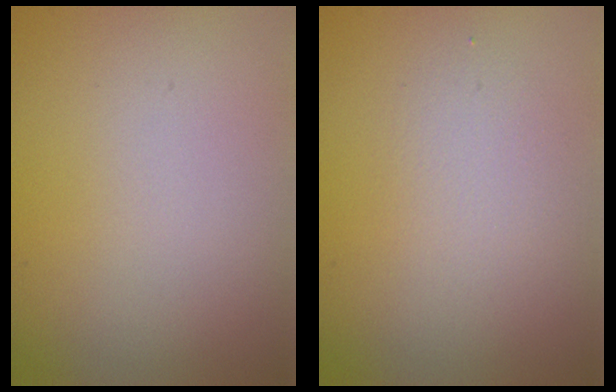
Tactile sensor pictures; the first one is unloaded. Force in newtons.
{"total": 1.6, "press": 1.6, "slide": 0.1}